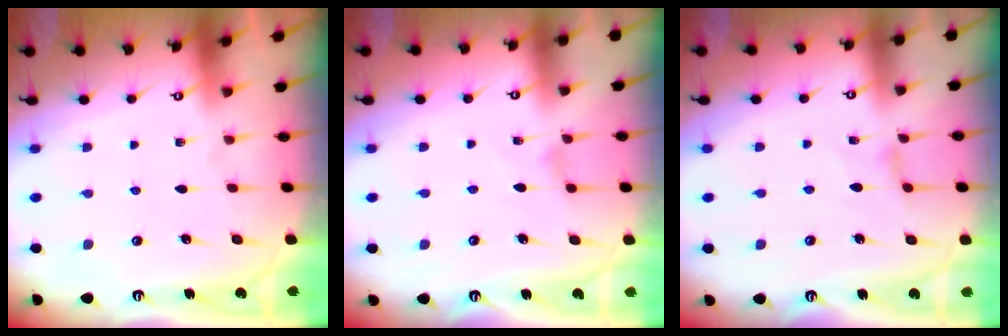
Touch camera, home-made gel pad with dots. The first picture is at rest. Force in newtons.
{"total": 1.8, "press": 1.7, "slide": 0.3}
{"total": 1.4, "press": 1.3, "slide": 0.5}